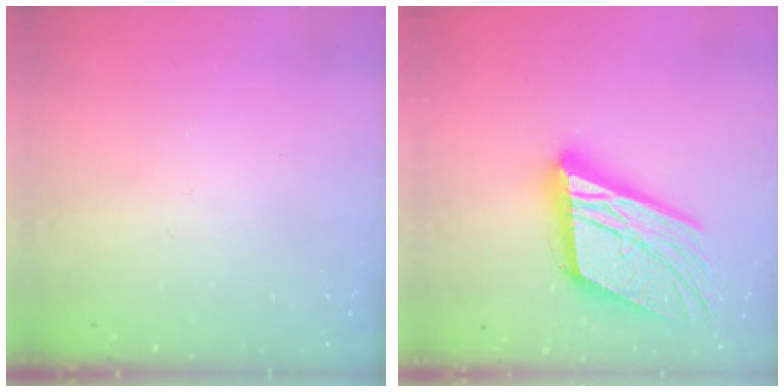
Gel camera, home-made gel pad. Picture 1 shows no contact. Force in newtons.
{"total": 25.1, "press": 24.8, "slide": 4.1}